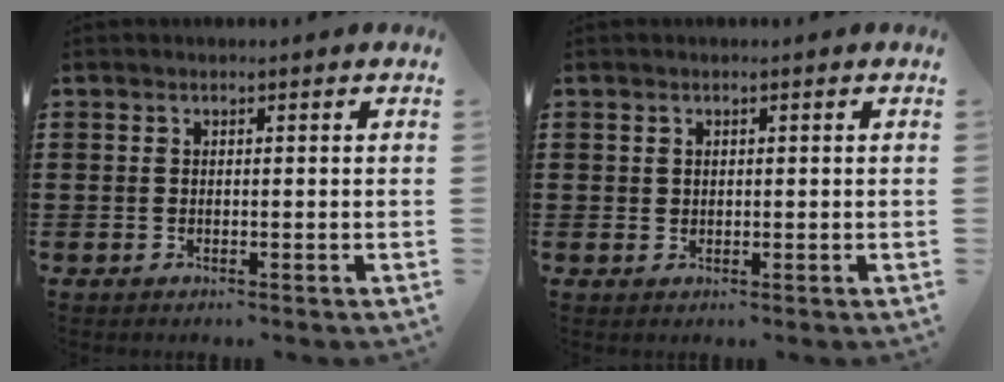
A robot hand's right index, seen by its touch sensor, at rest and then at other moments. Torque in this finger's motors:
{"motor_torque": [-0.97, 1.16, -0.03, -0.01]}